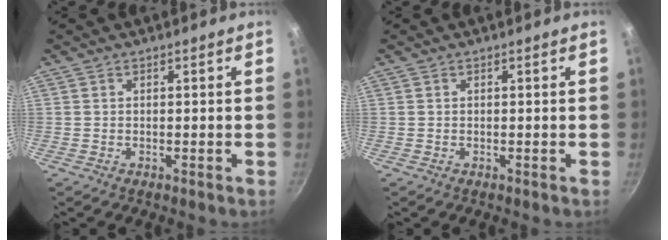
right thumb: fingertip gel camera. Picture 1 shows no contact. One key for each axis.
{"total": 0.0}